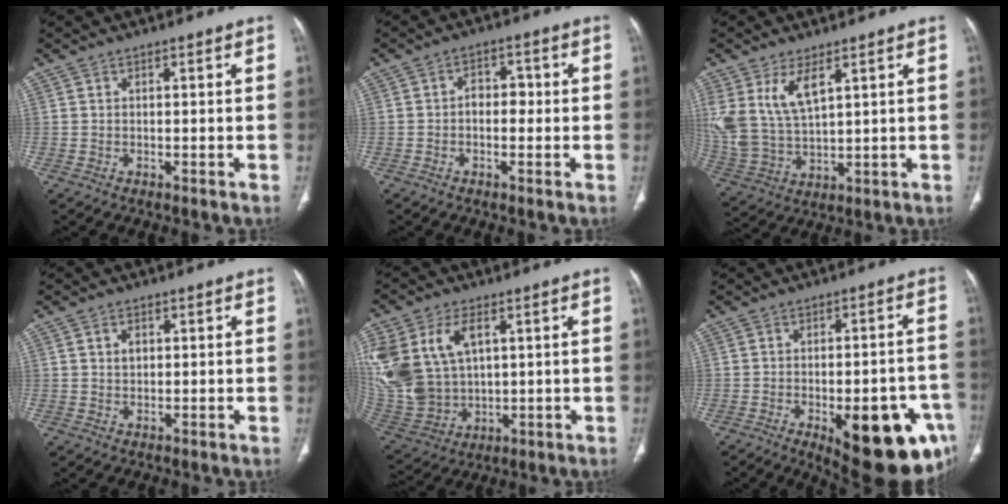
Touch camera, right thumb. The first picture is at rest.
{"total": 3.7, "force": [-0.3, 2.6, 2.7], "torque": [-0.022, 0.012, -0.010]}
{"total": 11.6, "force": [5.3, 5.8, 8.5], "torque": [-0.180, -0.018, 0.123]}
{"total": 2.3, "force": [0.7, 1.7, 1.4], "torque": [-0.019, -0.001, 0.013]}
{"total": 21.9, "force": [6.4, 15.0, 14.6], "torque": [-0.348, 0.004, 0.145]}
{"total": 20.6, "force": [-8.3, 7.9, 17.1], "torque": [-0.160, 0.020, -0.092]}